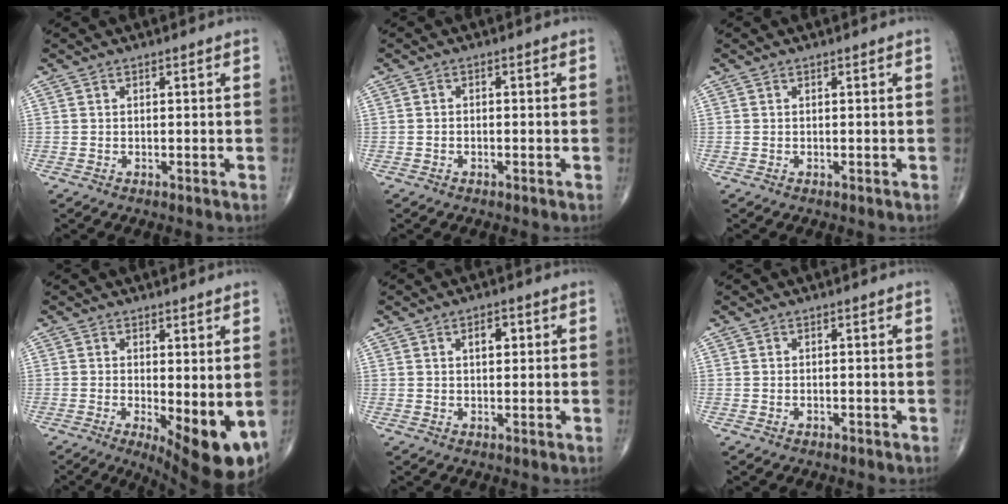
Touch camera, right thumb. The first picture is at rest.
{"total": 0.7, "force": [-0.3, 0.5, 0.4], "torque": [-0.007, 0.003, -0.007]}
{"total": 0.0}
{"total": 11.5, "force": [-2.2, 4.0, 10.6], "torque": [-0.144, -0.026, -0.020]}
{"total": 3.1, "force": [1.0, 1.7, 2.4], "torque": [-0.025, 0.000, 0.012]}
{"total": 0.5, "force": [-0.2, 0.4, 0.3], "torque": [-0.009, 0.004, -0.002]}